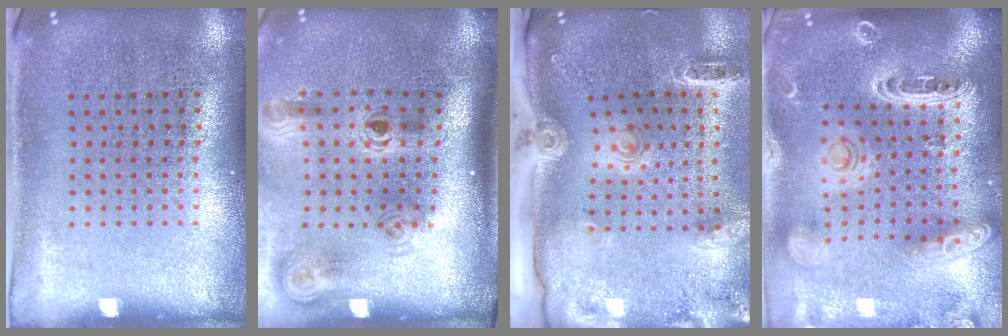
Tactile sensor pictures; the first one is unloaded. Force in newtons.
{"total": 1.8, "press": 1.3, "slide": 1.3}
{"total": 2.8, "press": 2.0, "slide": 1.9}
{"total": 2.5, "press": 2.3, "slide": 1.2}